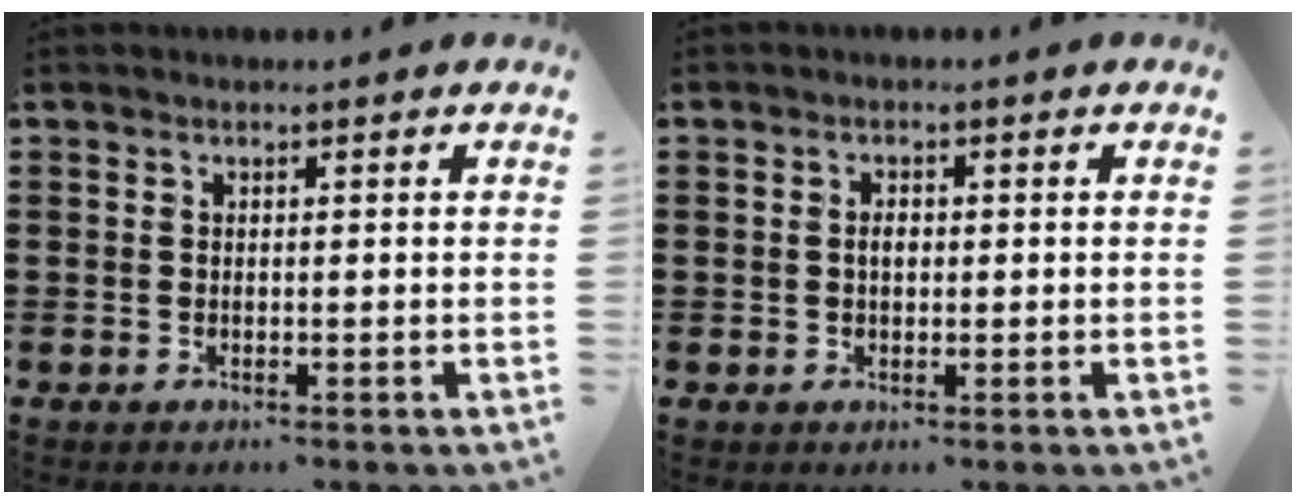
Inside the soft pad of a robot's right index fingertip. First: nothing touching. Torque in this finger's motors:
{"motor_torque": [0.77, 0.58, 0.18, 0.02]}